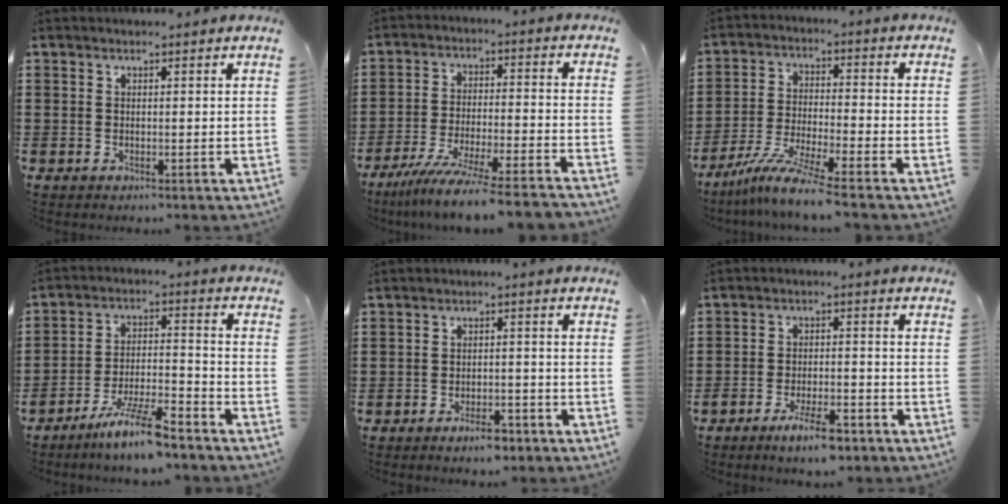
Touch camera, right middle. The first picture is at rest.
{"total": 7.7, "force": [-6.8, -0.8, 3.5], "torque": [-0.067, -0.016, -0.132]}
{"total": 7.5, "force": [-6.2, -0.3, 4.3], "torque": [-0.093, -0.018, -0.121]}
{"total": 8.0, "force": [-6.4, 0.7, 4.8], "torque": [-0.099, -0.004, -0.122]}
{"total": 2.8, "force": [-2.1, 0.8, 1.6], "torque": [-0.028, 0.005, -0.040]}
{"total": 5.4, "force": [-3.7, 1.0, 3.8], "torque": [-0.074, -0.001, -0.066]}